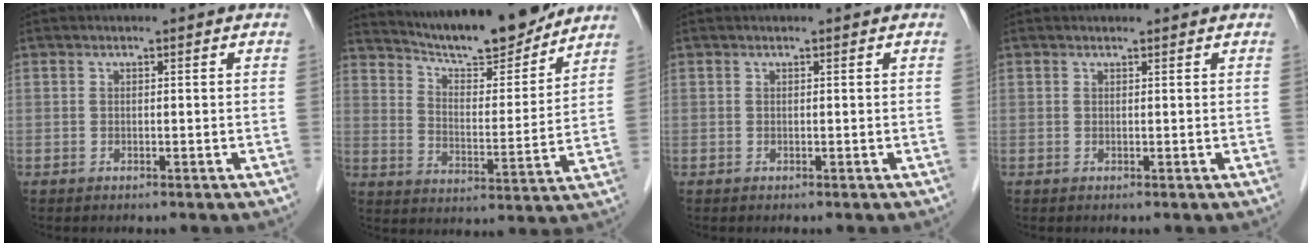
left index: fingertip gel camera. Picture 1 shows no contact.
{"total": 15.7, "force": [14.3, 1.8, 6.3], "torque": [-0.102, -0.011, 0.220]}
{"total": 0.0}
{"total": 0.7, "force": [0.7, 0.1, 0.1], "torque": [-0.009, 0.004, 0.008]}